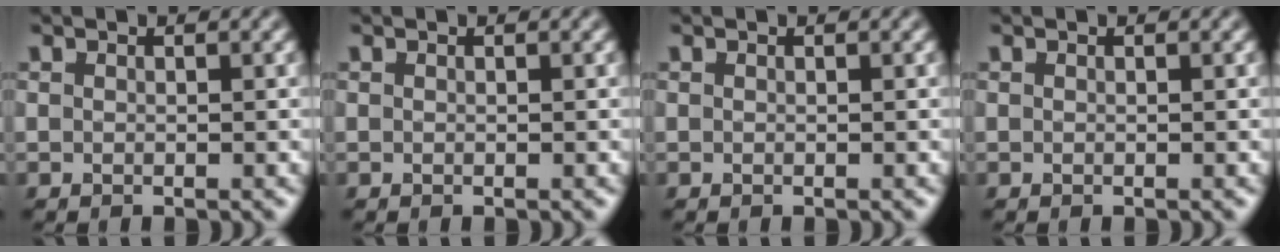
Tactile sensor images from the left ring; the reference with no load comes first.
{"total": 0.0}
{"total": 0.0}
{"total": 0.0}